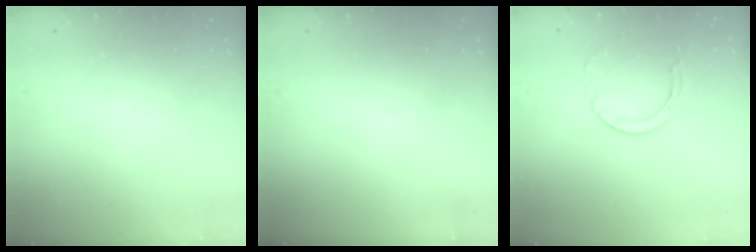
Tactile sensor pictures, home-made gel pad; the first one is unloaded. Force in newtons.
{"total": 0.0}
{"total": 4.7, "press": 4.7, "slide": 0.4}